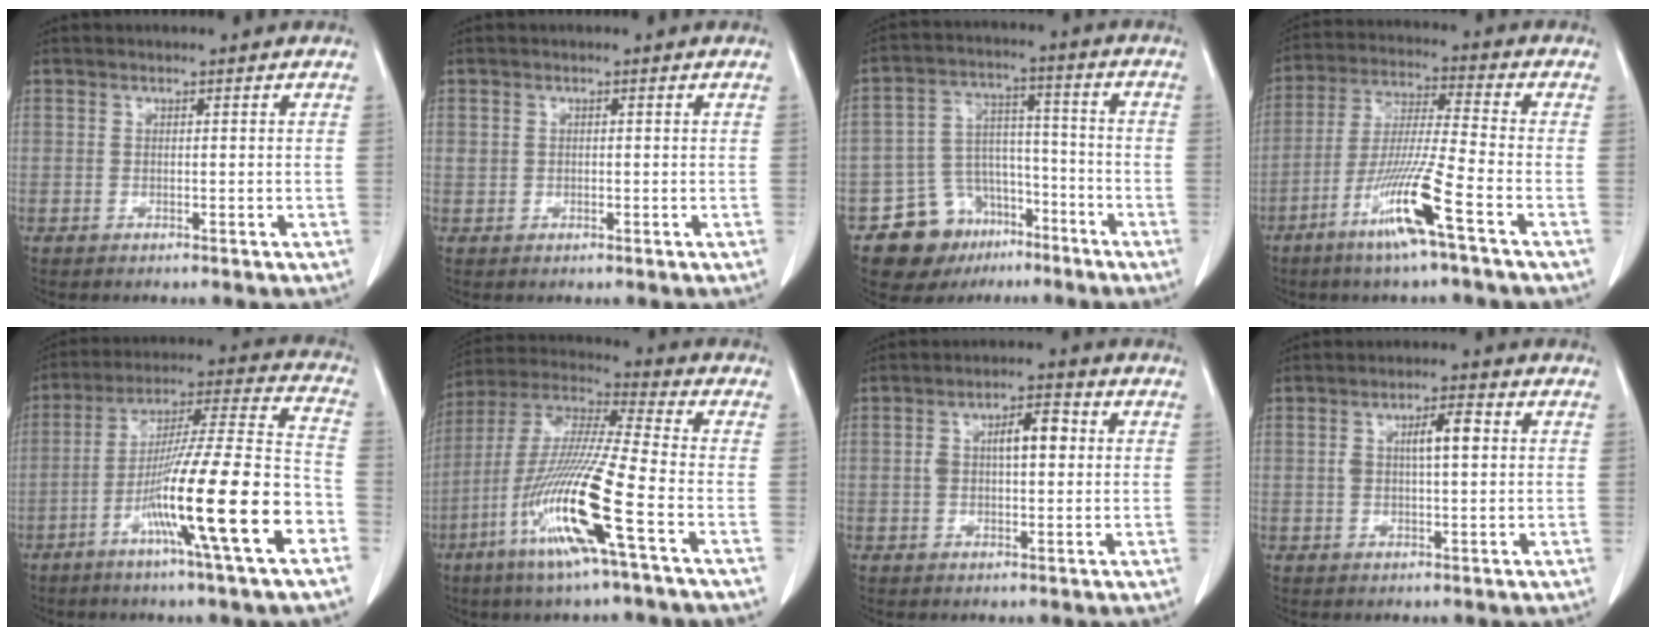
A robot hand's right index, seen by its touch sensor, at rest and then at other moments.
{"total": 1.0, "force": [0.2, 0.9, 0.4], "torque": [-0.006, 0.007, 0.006]}
{"total": 11.3, "force": [-6.9, 8.1, 3.9], "torque": [-0.063, 0.040, -0.103]}
{"total": 11.8, "force": [-6.0, -0.8, 10.1], "torque": [-0.198, -0.017, -0.118]}
{"total": 20.2, "force": [-8.1, -0.2, 18.6], "torque": [-0.303, -0.017, -0.141]}
{"total": 16.9, "force": [-6.7, 0.0, 15.5], "torque": [-0.321, -0.021, -0.134]}
{"total": 6.6, "force": [1.1, 2.6, 6.0], "torque": [-0.105, 0.021, 0.021]}
{"total": 5.1, "force": [1.1, 1.2, 4.9], "torque": [-0.086, 0.011, 0.019]}